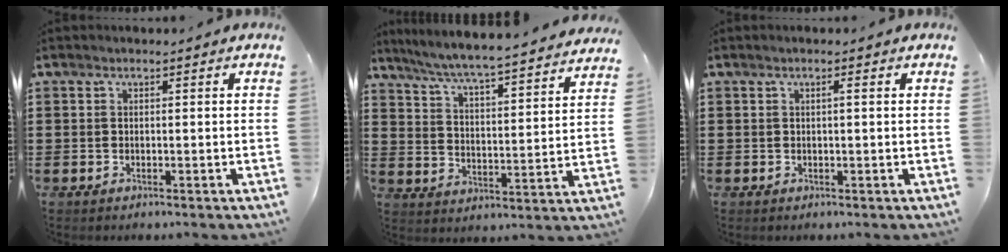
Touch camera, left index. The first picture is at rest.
{"total": 5.4, "force": [5.1, -0.7, 1.6], "torque": [-0.057, -0.044, 0.082]}
{"total": 1.0, "force": [0.2, 0.0, 0.9], "torque": [-0.016, -0.002, 0.003]}